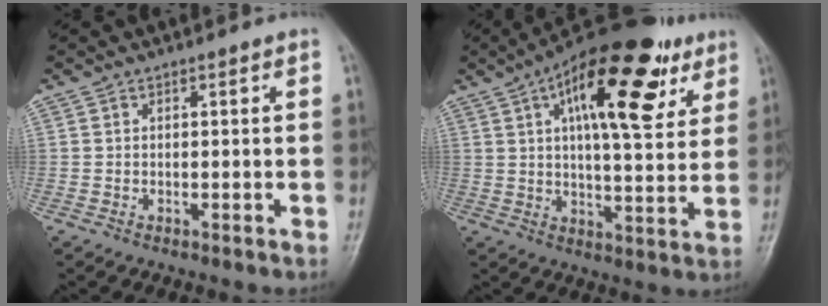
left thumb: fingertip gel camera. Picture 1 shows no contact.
{"total": 22.5, "force": [9.9, 9.1, 18.0], "torque": [-0.246, -0.010, 0.146]}